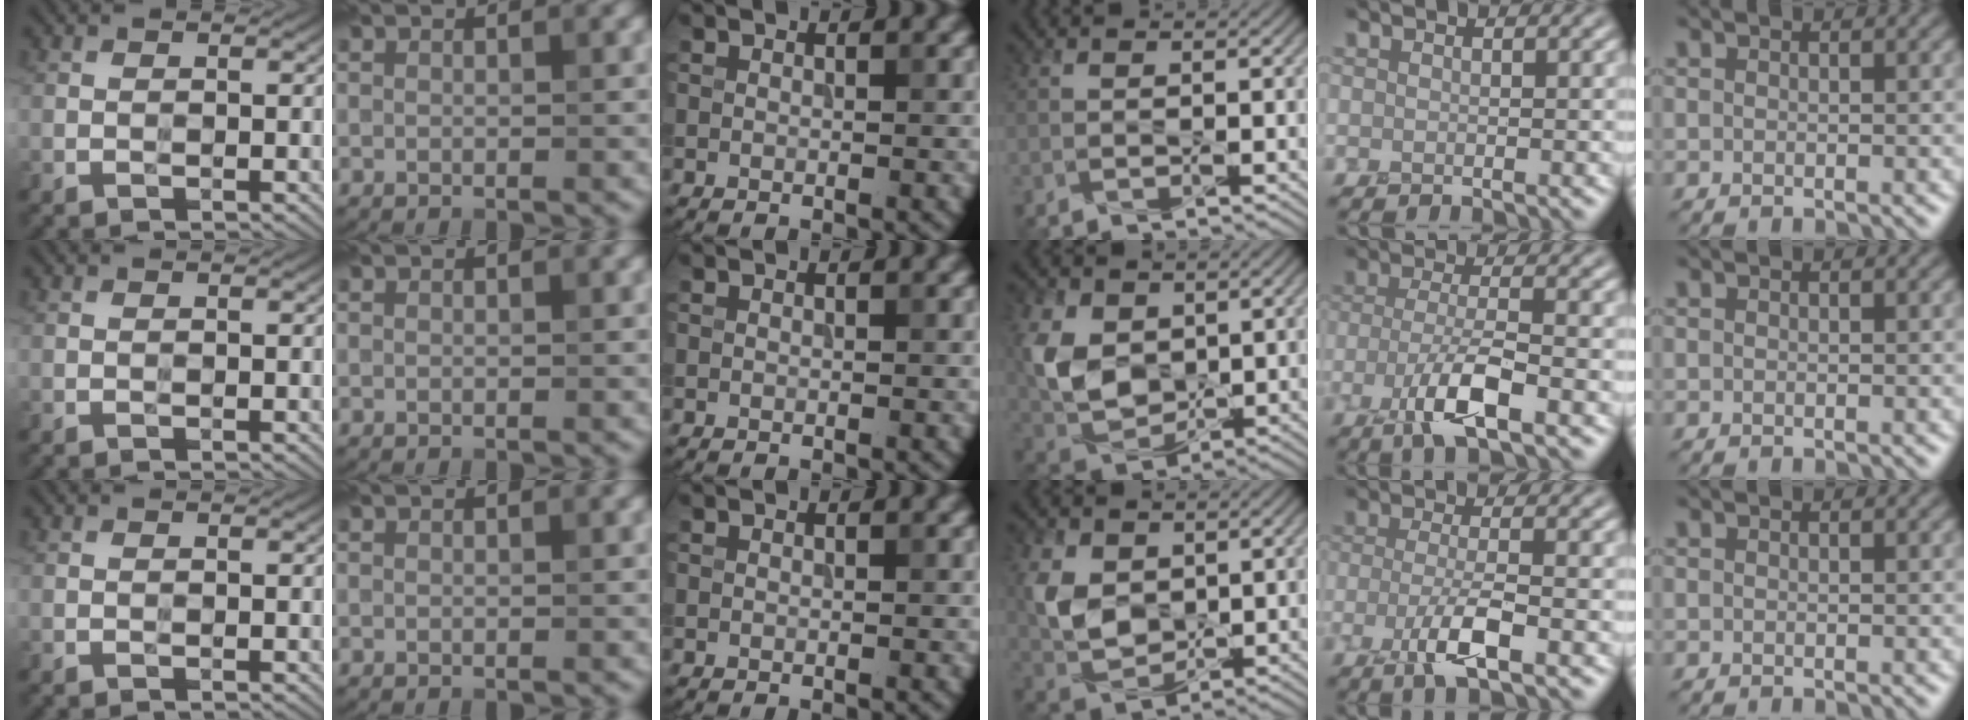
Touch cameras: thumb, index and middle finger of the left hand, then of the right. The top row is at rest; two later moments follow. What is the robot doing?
{"motion": "squeeze", "object": "tweezer"}